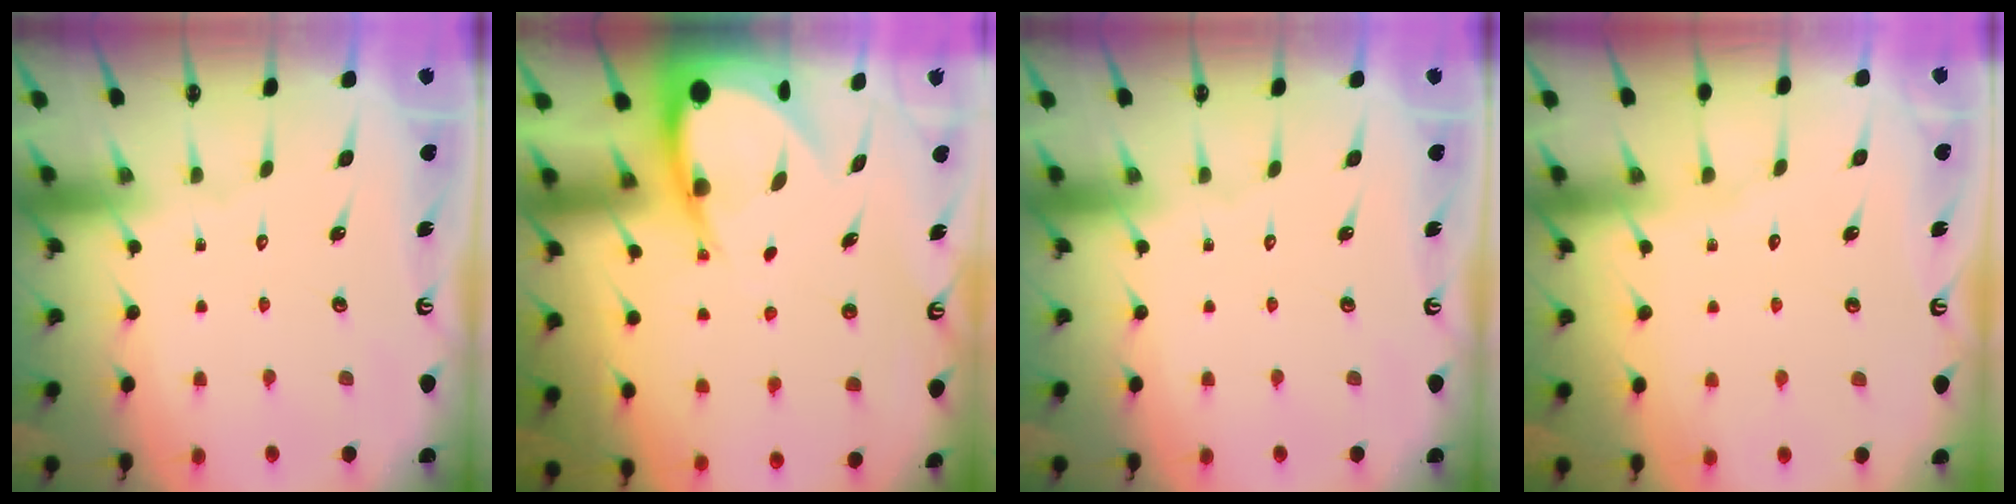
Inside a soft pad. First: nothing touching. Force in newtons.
{"total": 9.0, "press": 8.9, "slide": 0.9}
{"total": 0.0}
{"total": 2.6, "press": 2.6, "slide": 0.4}